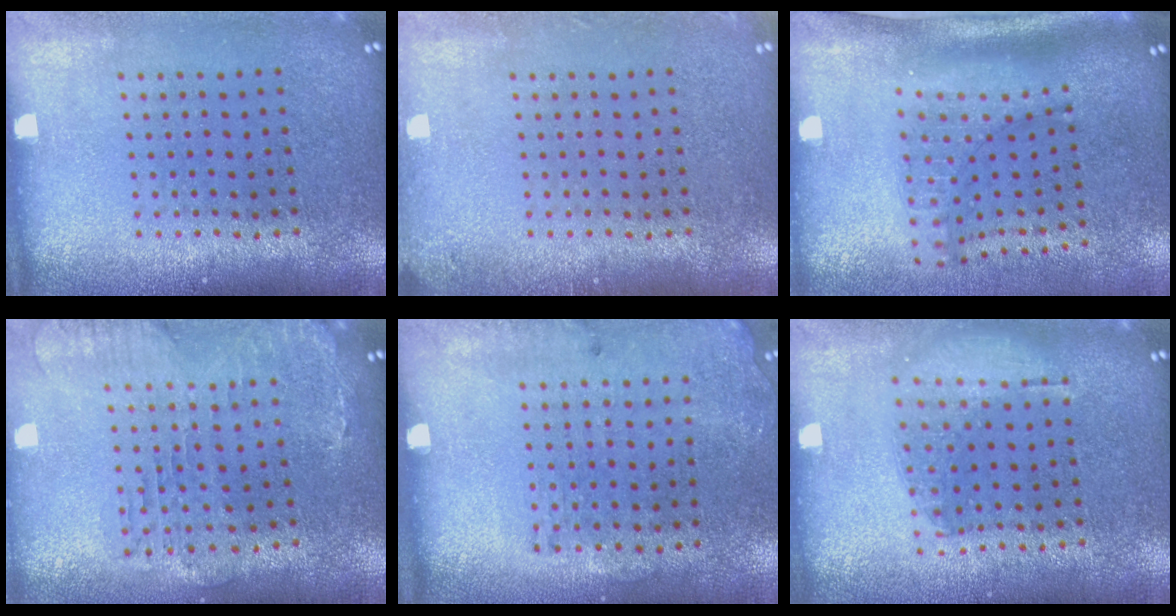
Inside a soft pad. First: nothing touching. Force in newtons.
{"total": 0.9, "press": 0.9, "slide": 0.1}
{"total": 2.1, "press": 1.5, "slide": 1.4}
{"total": 0.6, "press": 0.5, "slide": 0.3}
{"total": 1.8, "press": 1.2, "slide": 1.3}
{"total": 1.1, "press": 1.0, "slide": 0.4}